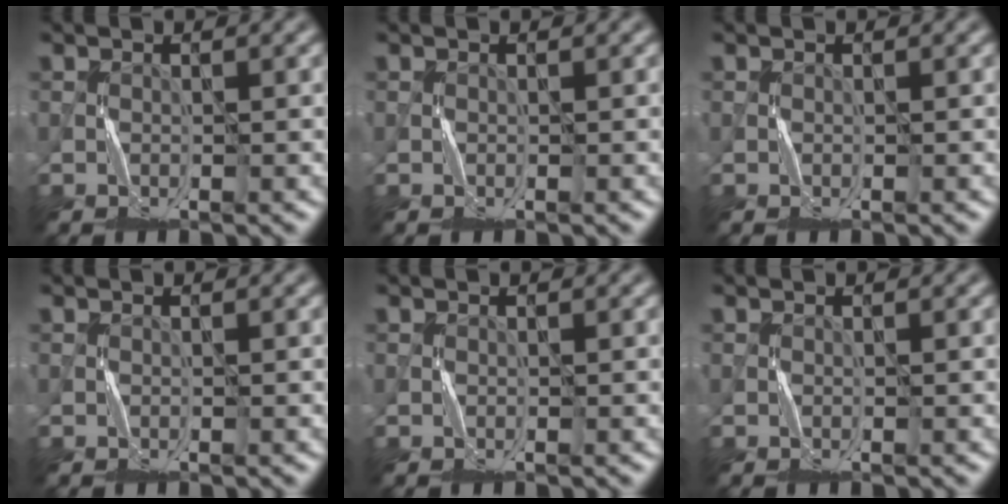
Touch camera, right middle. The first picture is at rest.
{"total": 0.0}
{"total": 0.0}
{"total": 0.0}
{"total": 0.0}
{"total": 0.0}